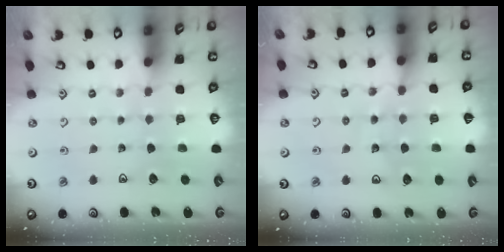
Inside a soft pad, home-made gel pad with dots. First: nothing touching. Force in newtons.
{"total": 10.9, "press": 10.6, "slide": 2.4}